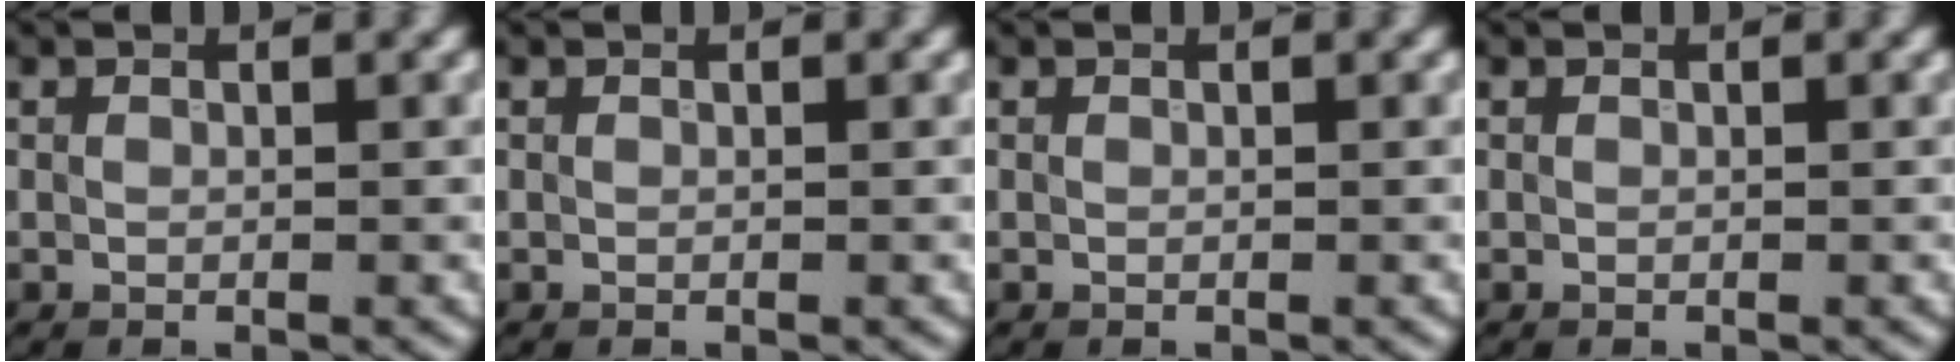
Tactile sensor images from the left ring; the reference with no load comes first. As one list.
[{"total": 0.0}, {"total": 0.0}, {"total": 0.0}]